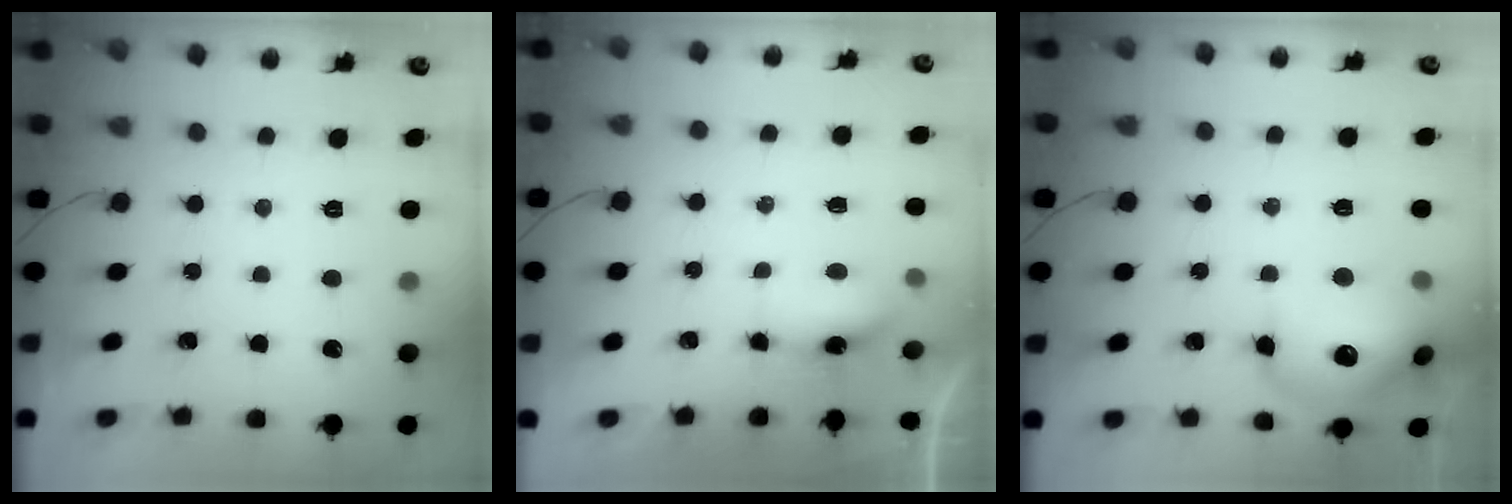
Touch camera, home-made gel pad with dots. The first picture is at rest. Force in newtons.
{"total": 4.4, "press": 4.2, "slide": 1.1}
{"total": 17.4, "press": 17.3, "slide": 2.0}